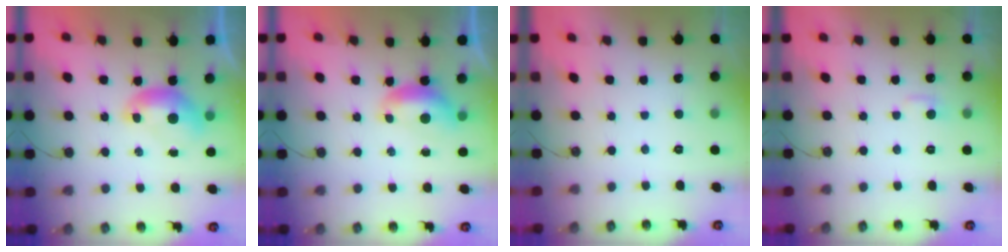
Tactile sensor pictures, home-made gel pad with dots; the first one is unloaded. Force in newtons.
{"total": 1.7, "press": 1.6, "slide": 0.7}
{"total": 2.7, "press": 2.7, "slide": 0.3}
{"total": 2.8, "press": 2.7, "slide": 0.5}